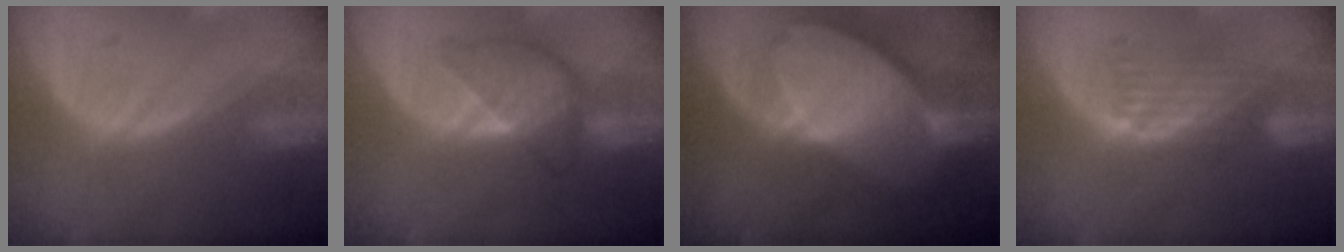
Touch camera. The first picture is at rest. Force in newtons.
{"total": 6.0, "press": 6.0, "slide": 0.4}
{"total": 10.3, "press": 8.9, "slide": 5.2}
{"total": 5.1, "press": 4.3, "slide": 2.7}